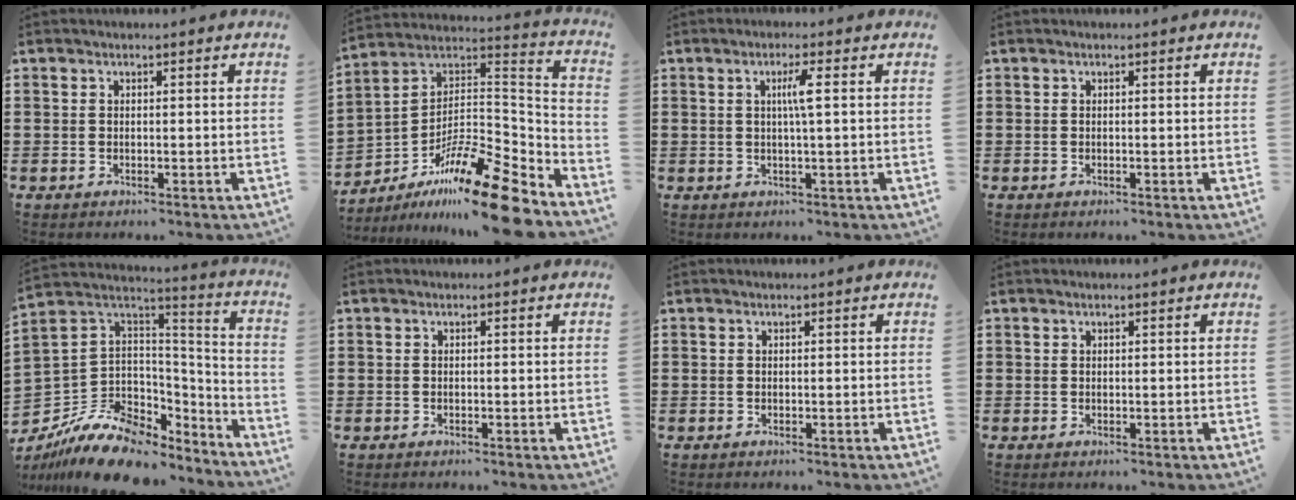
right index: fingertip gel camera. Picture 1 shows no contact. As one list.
[{"total": 16.9, "force": [-12.3, 3.1, 11.3], "torque": [-0.197, 0.039, -0.220]}, {"total": 2.9, "force": [0.4, -0.2, 2.8], "torque": [-0.055, -0.003, 0.003]}, {"total": 0.0}, {"total": 12.7, "force": [-8.7, 7.2, 5.8], "torque": [-0.130, 0.021, -0.155]}, {"total": 0.0}, {"total": 0.0}, {"total": 0.0}]